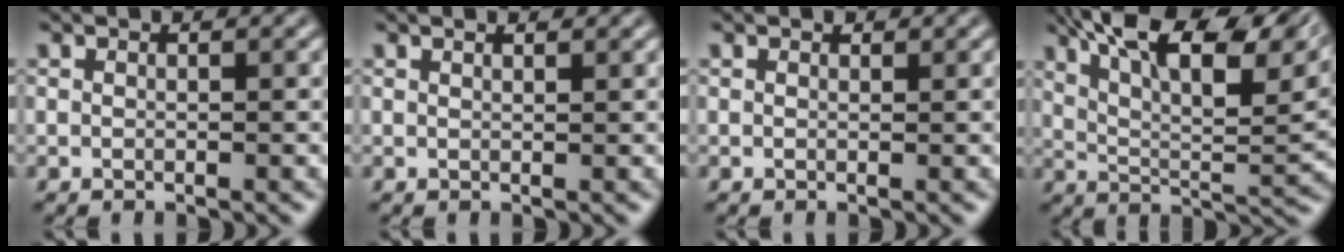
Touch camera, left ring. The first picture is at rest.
{"total": 1.4, "force": [1.0, 0.6, 0.7], "torque": [0.001, 0.015, -0.004]}
{"total": 0.8, "force": [0.7, 0.3, 0.3], "torque": [-0.003, 0.007, -0.002]}
{"total": 13.5, "force": [7.7, 4.4, 10.1], "torque": [-0.179, 0.041, 0.133]}